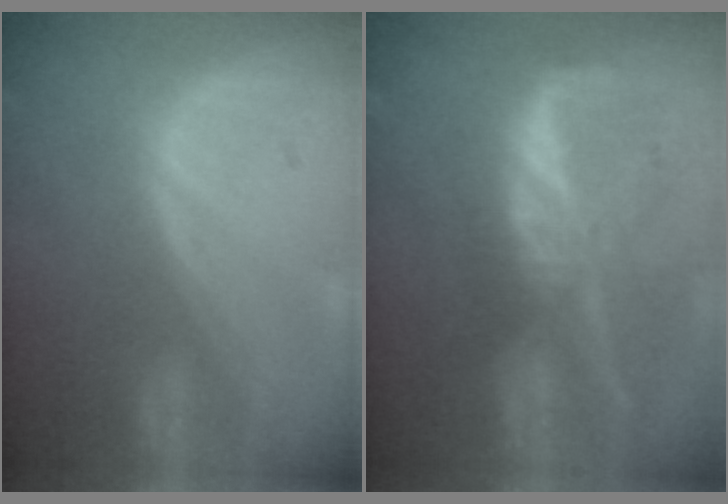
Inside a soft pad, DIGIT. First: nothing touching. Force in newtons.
{"total": 9.5, "press": 8.3, "slide": 4.6}